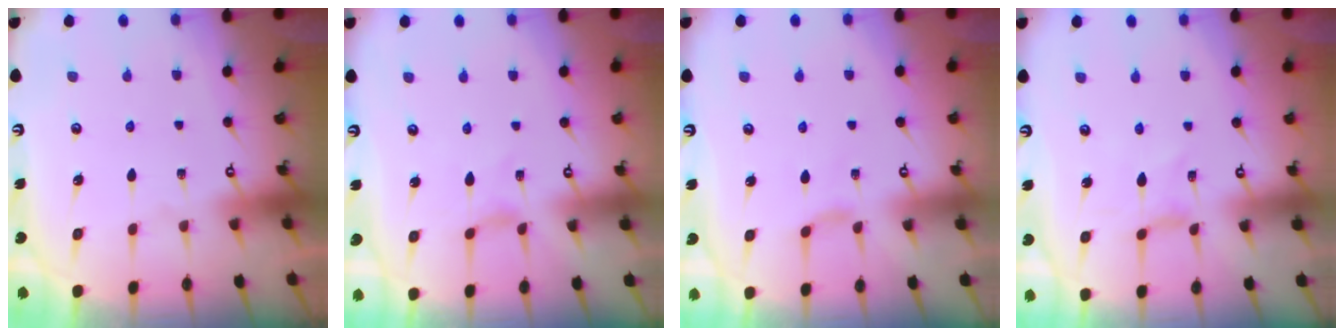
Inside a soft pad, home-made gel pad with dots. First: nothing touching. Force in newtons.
{"total": 0.0}
{"total": 2.1, "press": 2.1, "slide": 0.4}
{"total": 0.0}